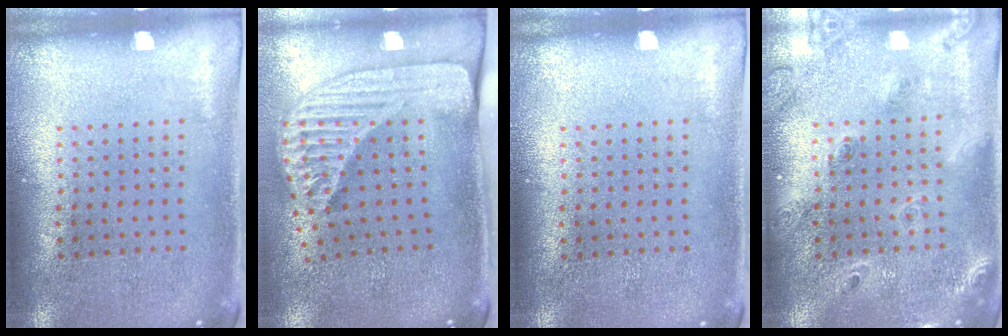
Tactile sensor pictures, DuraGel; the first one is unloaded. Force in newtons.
{"total": 2.4, "press": 1.7, "slide": 1.7}
{"total": 0.0}
{"total": 1.9, "press": 1.7, "slide": 0.8}